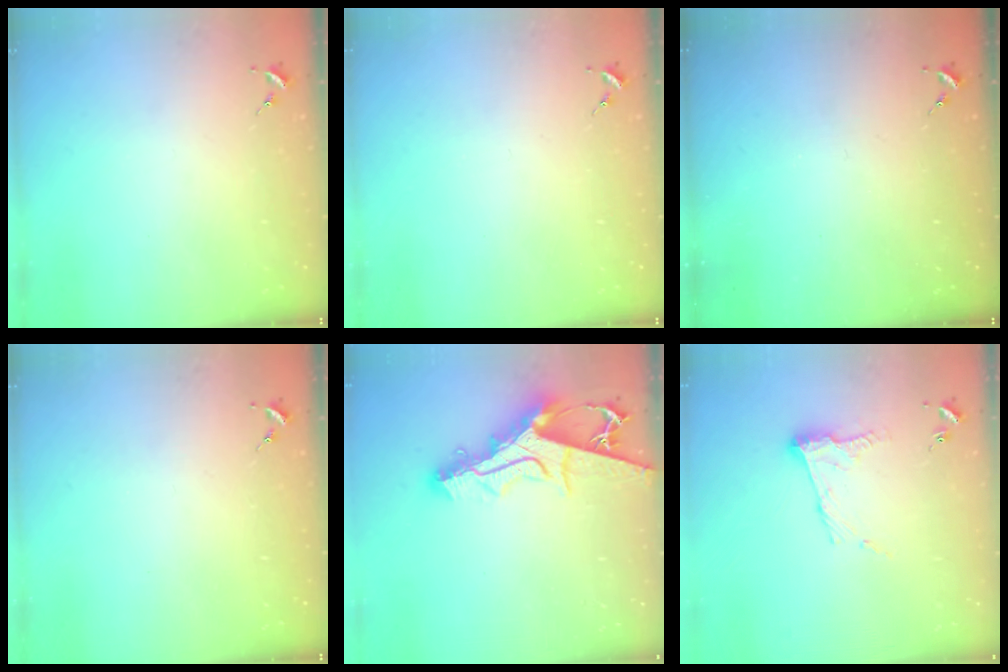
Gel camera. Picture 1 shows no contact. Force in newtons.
{"total": 0.0}
{"total": 0.0}
{"total": 0.0}
{"total": 15.2, "press": 15.2, "slide": 1.3}
{"total": 9.6, "press": 9.6, "slide": 0.8}